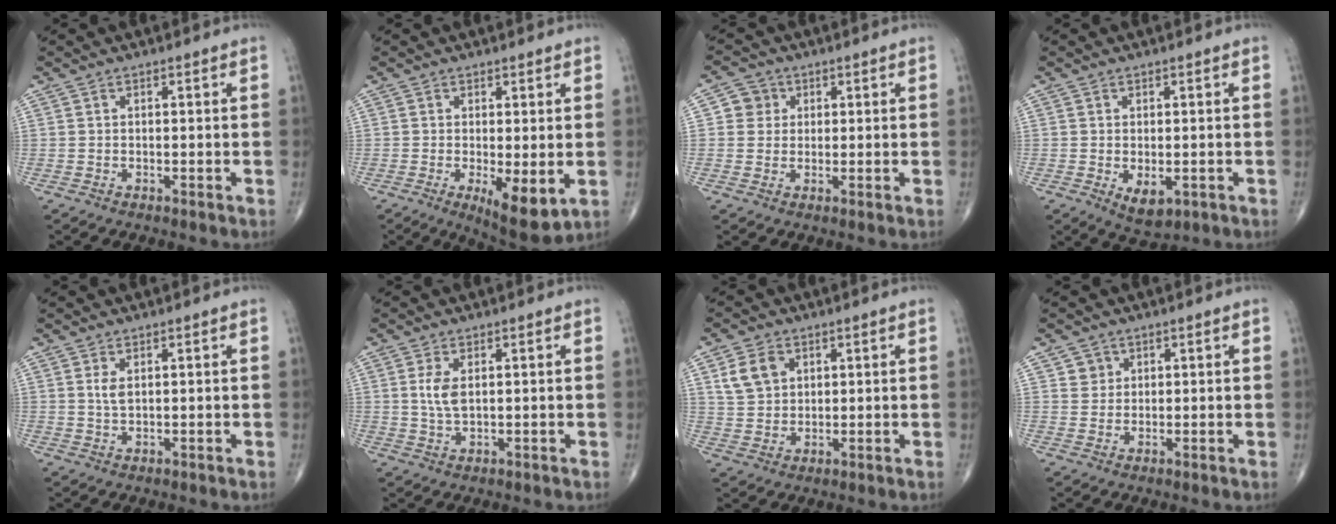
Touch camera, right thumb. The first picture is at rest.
{"total": 8.0, "force": [-1.7, 2.7, 7.4], "torque": [-0.110, -0.025, -0.020]}
{"total": 3.9, "force": [0.9, 3.7, 0.7], "torque": [0.014, 0.003, 0.008]}
{"total": 4.7, "force": [-1.2, 2.6, 3.7], "torque": [-0.053, -0.009, -0.007]}
{"total": 2.1, "force": [0.7, 1.0, 1.7], "torque": [-0.035, -0.002, 0.017]}
{"total": 4.1, "force": [0.9, 2.0, 3.5], "torque": [-0.074, -0.005, 0.020]}
{"total": 6.6, "force": [2.7, 4.9, 3.5], "torque": [-0.049, -0.006, 0.055]}
{"total": 2.5, "force": [1.2, 2.2, 0.2], "torque": [0.015, -0.005, 0.014]}